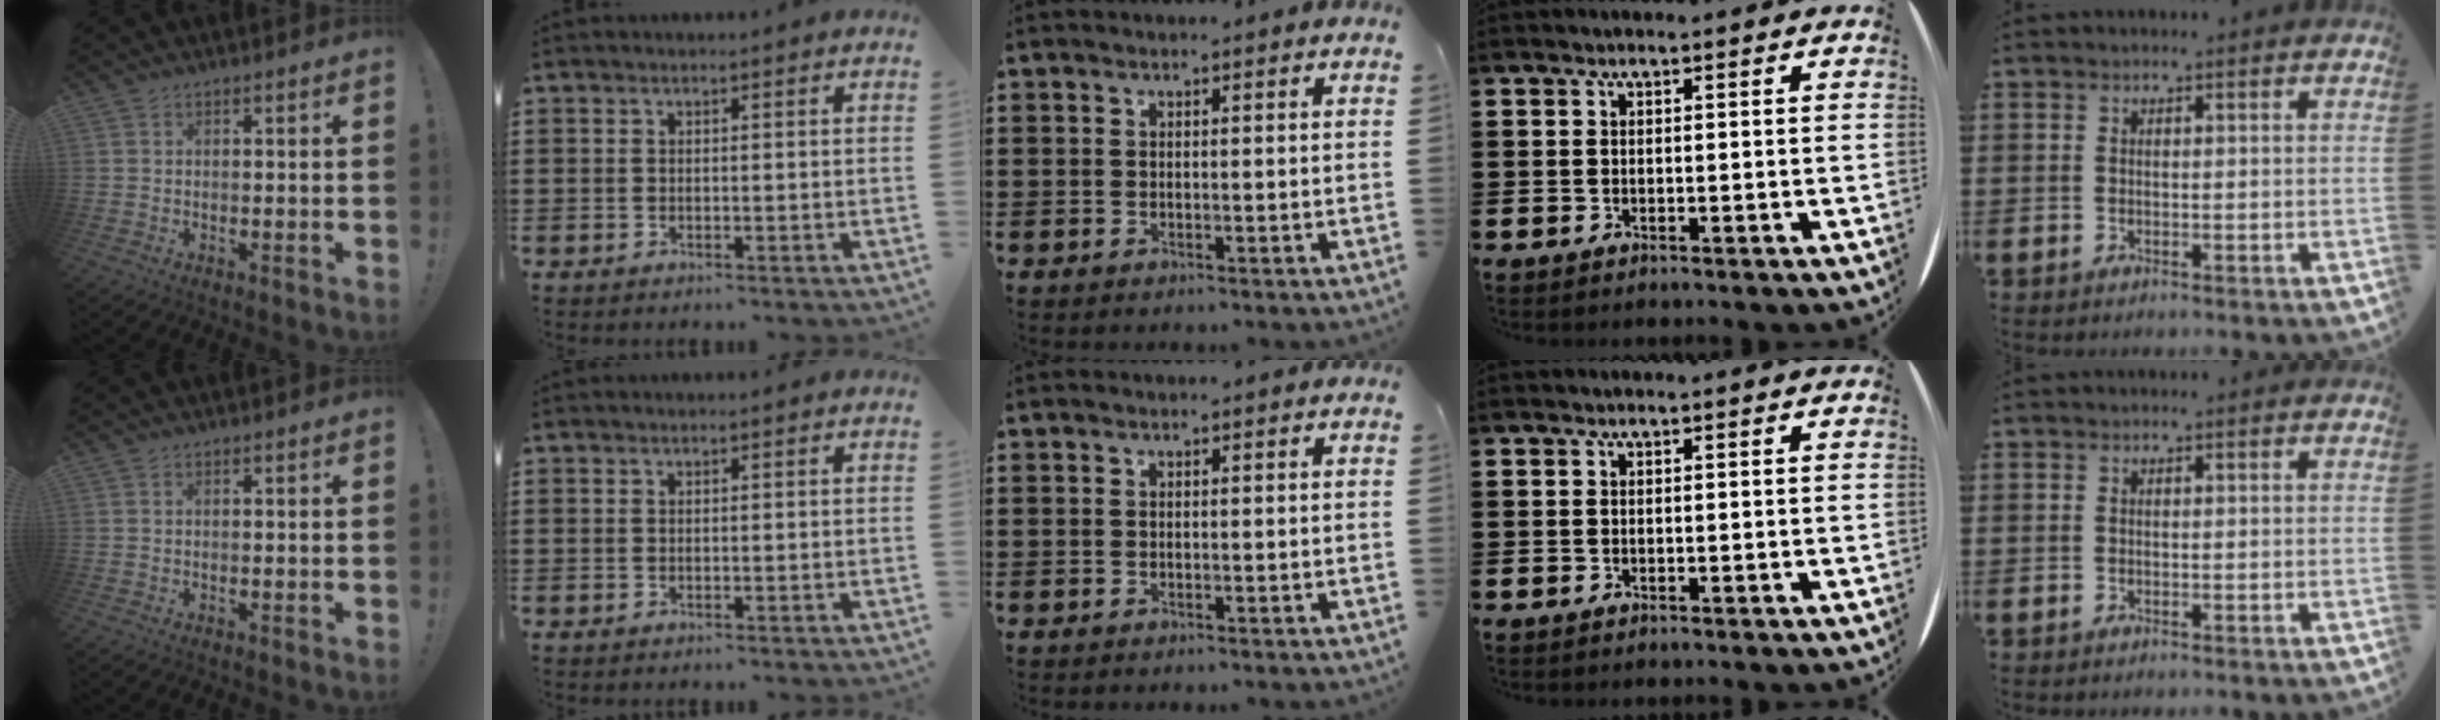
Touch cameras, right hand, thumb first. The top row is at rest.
{}